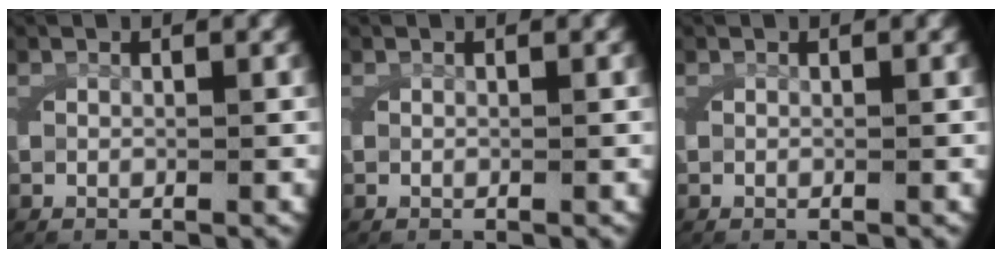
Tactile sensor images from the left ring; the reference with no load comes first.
{"total": 0.0}
{"total": 0.0}